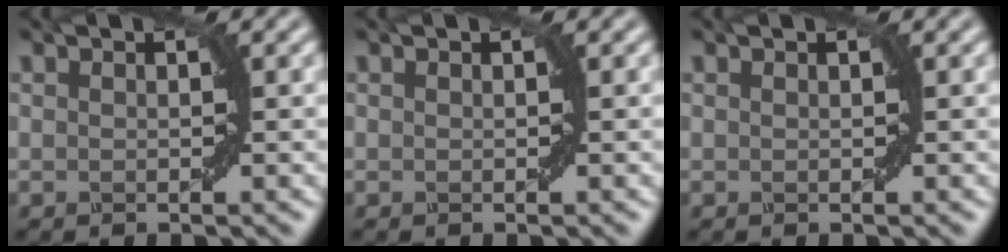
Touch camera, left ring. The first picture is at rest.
{"total": 0.0}
{"total": 0.0}